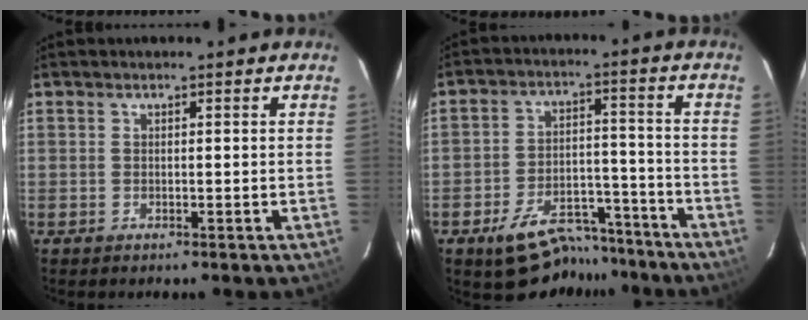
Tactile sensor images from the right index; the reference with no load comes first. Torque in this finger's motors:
{"motor_torque": [0.54, -0.55, 0.22, 0.02]}